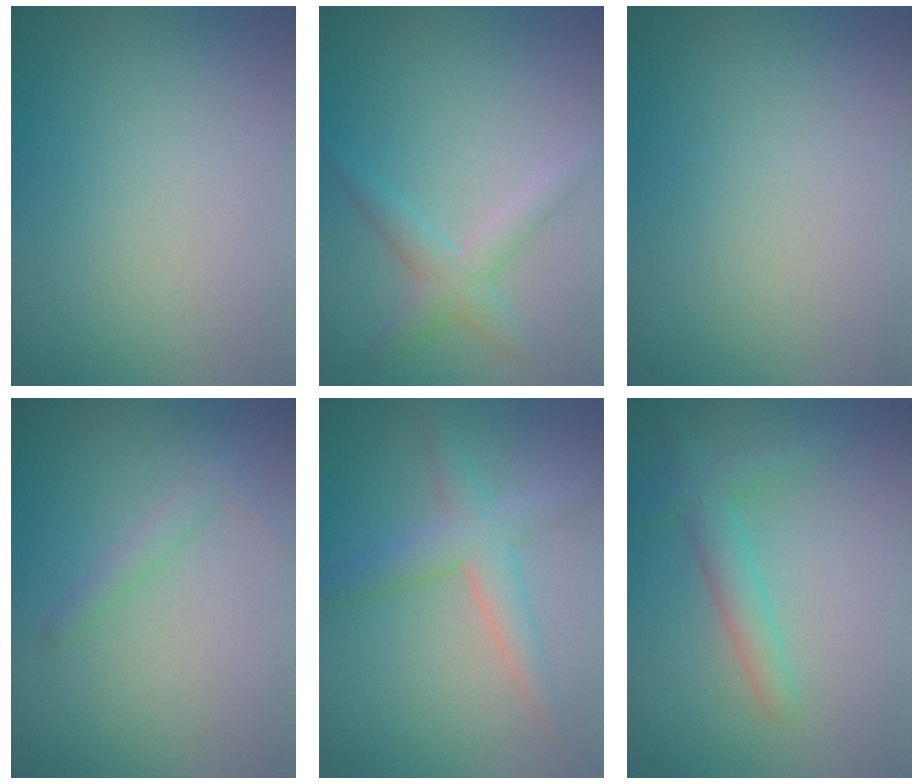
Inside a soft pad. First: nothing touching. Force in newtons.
{"total": 2.4, "press": 2.4, "slide": 0.0}
{"total": 0.0}
{"total": 1.3, "press": 1.3, "slide": 0.1}
{"total": 3.3, "press": 3.3, "slide": 0.3}
{"total": 2.8, "press": 2.8, "slide": 0.3}